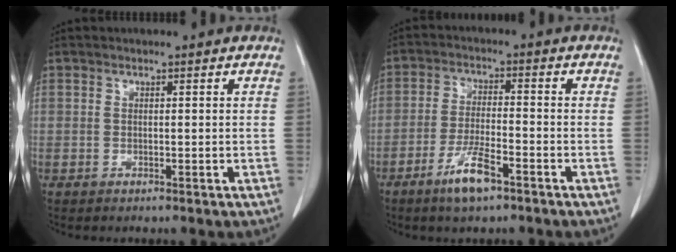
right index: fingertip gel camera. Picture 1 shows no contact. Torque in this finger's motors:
{"motor_torque": [0.69, -0.60, 0.15, 0.05]}